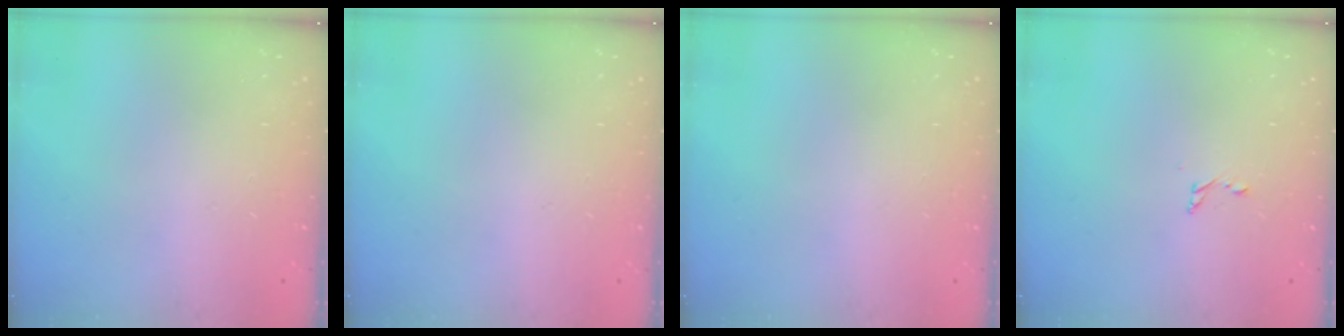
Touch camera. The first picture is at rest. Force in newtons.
{"total": 0.0}
{"total": 0.0}
{"total": 2.5, "press": 2.5, "slide": 0.2}